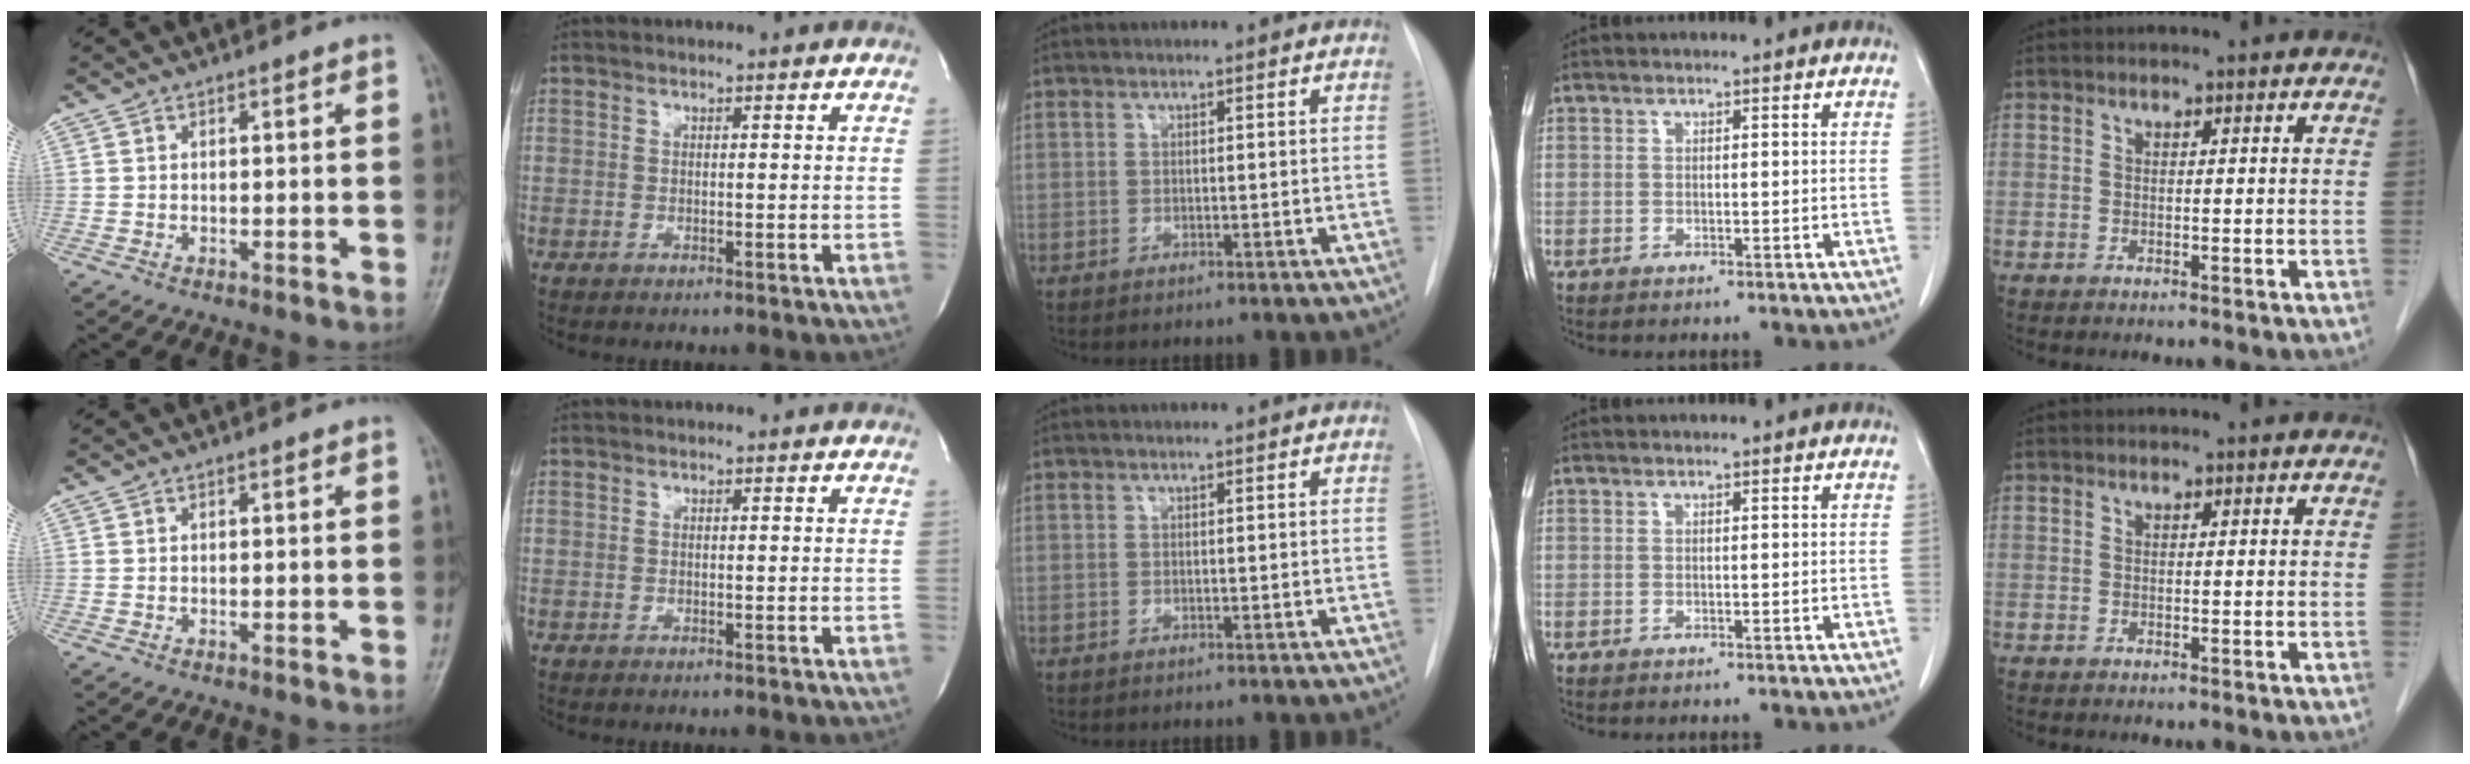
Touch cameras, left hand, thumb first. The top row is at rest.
{}